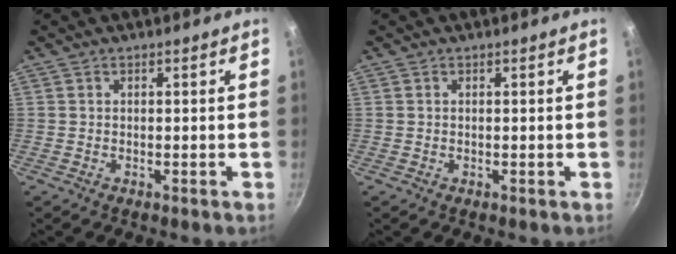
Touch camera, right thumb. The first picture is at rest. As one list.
[{"total": 0.0}]